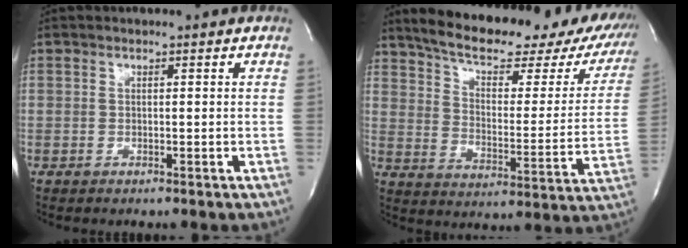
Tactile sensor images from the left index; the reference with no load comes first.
{"total": 27.1, "force": [21.9, 8.3, 13.6], "torque": [-0.201, -0.009, 0.274]}